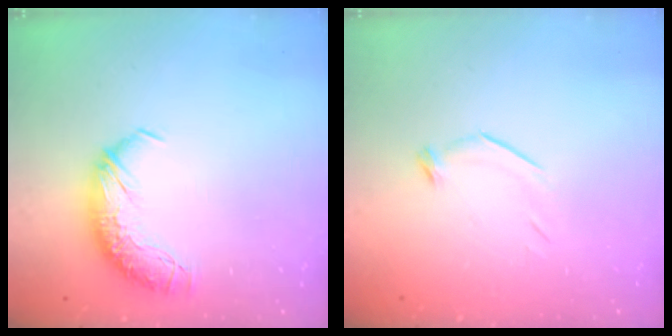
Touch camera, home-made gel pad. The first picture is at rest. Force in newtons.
{"total": 6.3, "press": 6.2, "slide": 1.1}